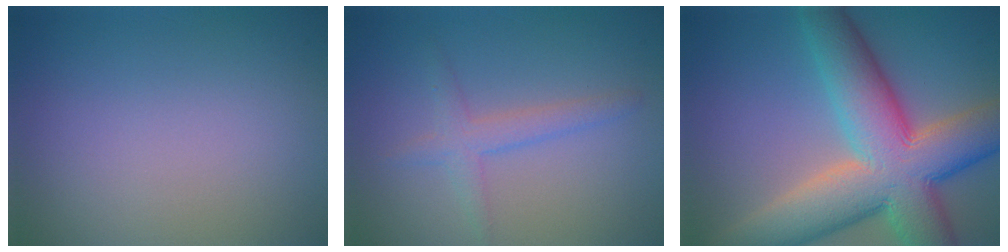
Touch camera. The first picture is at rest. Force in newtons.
{"total": 2.2, "press": 2.2, "slide": 0.0}
{"total": 13.2, "press": 13.2, "slide": 0.9}